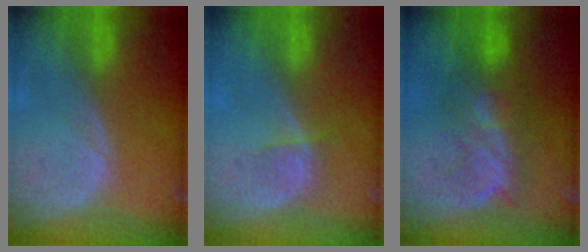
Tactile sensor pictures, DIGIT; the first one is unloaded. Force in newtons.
{"total": 2.2, "press": 2.0, "slide": 0.9}
{"total": 7.9, "press": 7.8, "slide": 1.4}